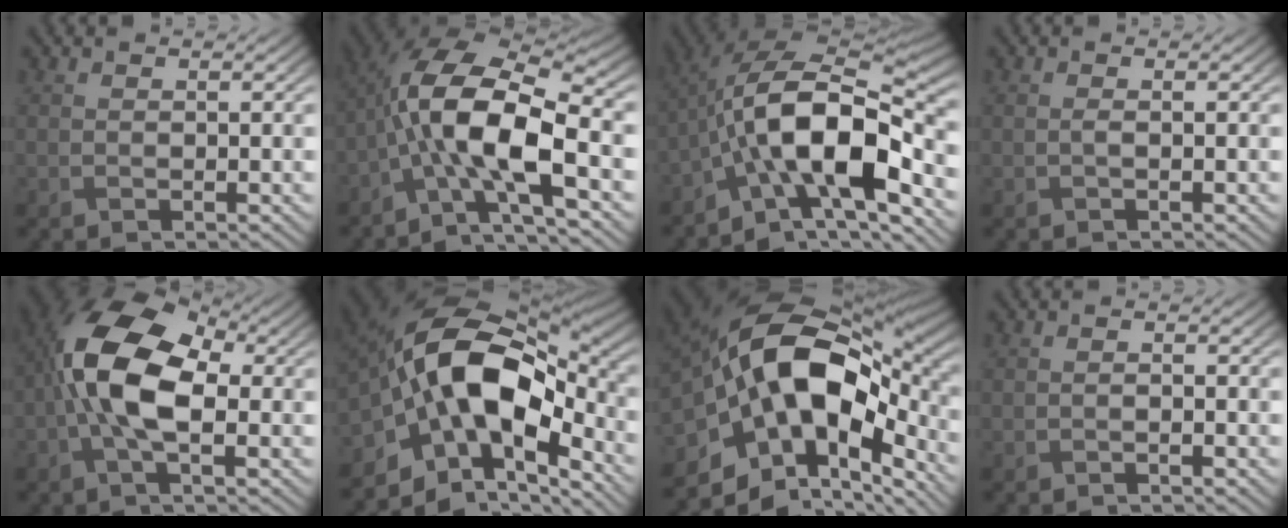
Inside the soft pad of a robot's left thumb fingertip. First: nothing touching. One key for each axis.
{"total": 13.2, "fx": -3.3, "fy": 4.9, "fz": 11.8, "tx": -0.231, "ty": -0.002, "tz": -0.074}
{"total": 14.7, "fx": -5.4, "fy": 6.5, "fz": 12.1, "tx": -0.198, "ty": -0.003, "tz": -0.109}
{"total": 0.6, "fx": 0.0, "fy": 0.0, "fz": 0.6, "tx": -0.015, "ty": 0.003, "tz": -0.002}
{"total": 12.1, "fx": -0.3, "fy": 6.2, "fz": 10.4, "tx": -0.211, "ty": 0.024, "tz": -0.020}
{"total": 16.5, "fx": -3.7, "fy": 8.9, "fz": 13.4, "tx": -0.233, "ty": 0.013, "tz": -0.080}
{"total": 19.0, "fx": -2.9, "fy": 10.7, "fz": 15.5, "tx": -0.307, "ty": -0.003, "tz": -0.048}
{"total": 0.6, "fx": -0.4, "fy": 0.1, "fz": 0.5, "tx": -0.009, "ty": 0.001, "tz": -0.006}